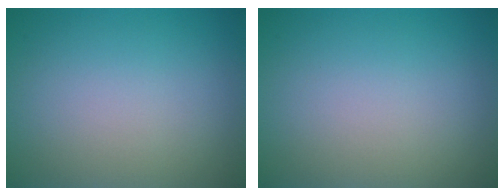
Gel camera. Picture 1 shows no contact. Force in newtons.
{"total": 0.0}